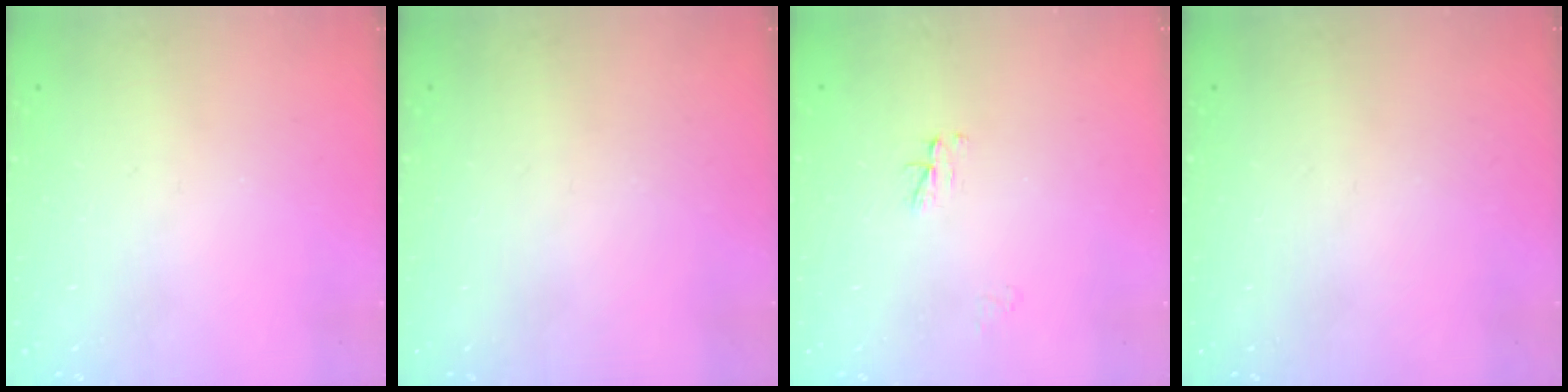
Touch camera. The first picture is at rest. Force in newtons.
{"total": 0.0}
{"total": 3.0, "press": 3.0, "slide": 0.4}
{"total": 0.0}